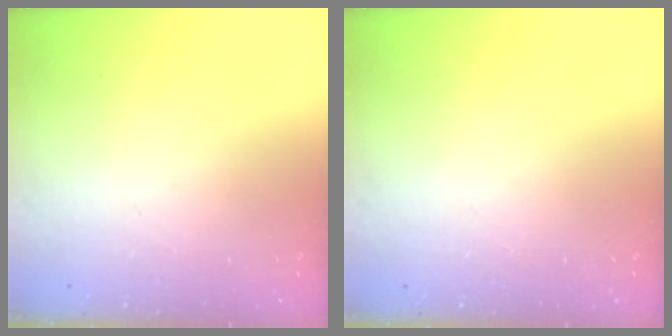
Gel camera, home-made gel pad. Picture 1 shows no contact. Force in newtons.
{"total": 0.0}